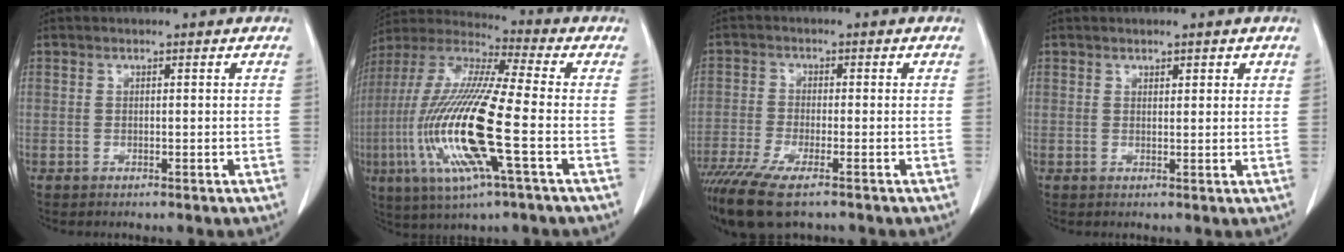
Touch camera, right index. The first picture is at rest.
{"total": 19.3, "force": [-4.6, 1.6, 18.7], "torque": [-0.403, -0.019, -0.091]}
{"total": 10.1, "force": [-7.2, 1.8, 6.8], "torque": [-0.123, -0.024, -0.124]}
{"total": 1.7, "force": [1.2, 0.6, 1.1], "torque": [-0.014, 0.000, 0.017]}